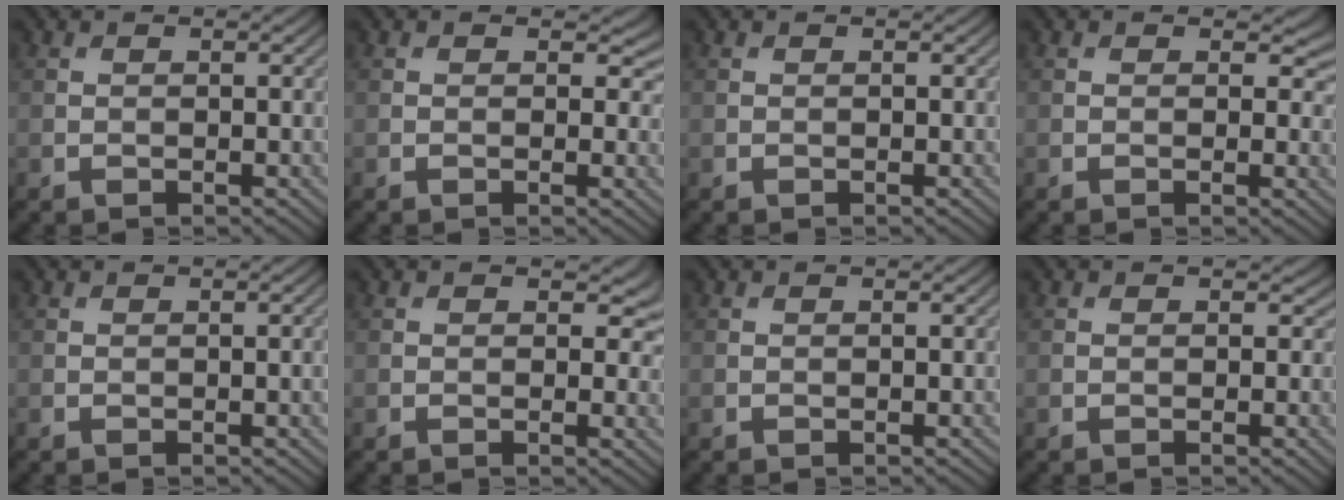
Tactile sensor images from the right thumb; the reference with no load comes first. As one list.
[{"total": 2.2, "force": [0.7, 1.5, 1.4], "torque": [-0.021, -0.007, 0.002]}, {"total": 0.0}, {"total": 2.5, "force": [0.8, 1.7, 1.6], "torque": [-0.023, -0.008, 0.004]}, {"total": 1.0, "force": [0.0, 0.2, 1.0], "torque": [-0.013, 0.000, 0.000]}, {"total": 2.6, "force": [0.8, 1.8, 1.8], "torque": [-0.024, -0.007, 0.005]}, {"total": 0.0}, {"total": 0.8, "force": [0.0, 0.7, 0.3], "torque": [-0.006, -0.007, -0.001]}]